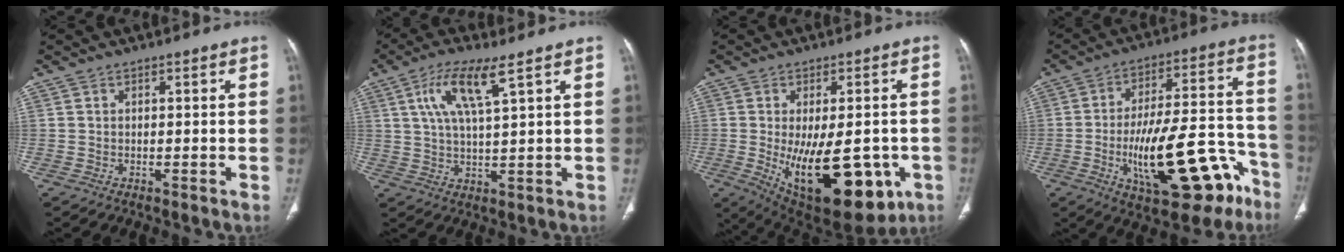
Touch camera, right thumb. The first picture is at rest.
{"total": 8.8, "force": [4.0, 1.6, 7.6], "torque": [-0.163, -0.010, 0.081]}
{"total": 21.5, "force": [-6.2, 10.3, 17.9], "torque": [-0.234, -0.016, -0.060]}
{"total": 24.2, "force": [-10.2, 9.2, 20.0], "torque": [-0.258, 0.065, -0.138]}